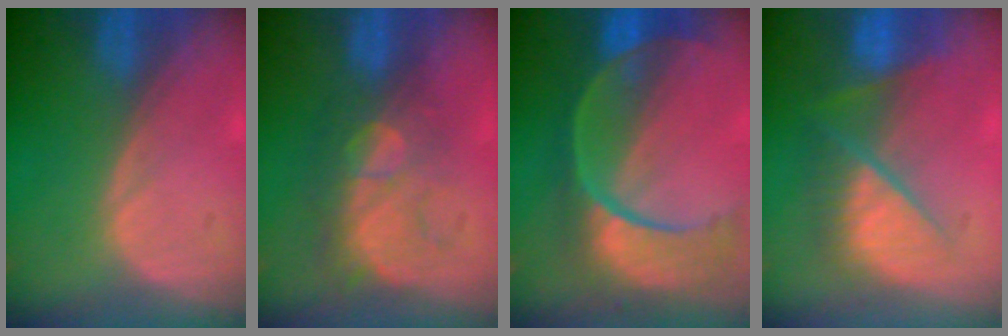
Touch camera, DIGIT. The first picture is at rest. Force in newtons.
{"total": 8.8, "press": 7.6, "slide": 4.5}
{"total": 11.0, "press": 9.3, "slide": 6.0}
{"total": 8.2, "press": 7.7, "slide": 2.9}